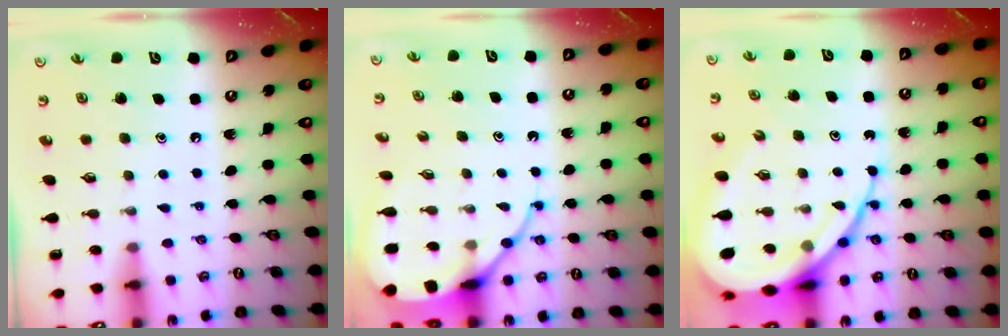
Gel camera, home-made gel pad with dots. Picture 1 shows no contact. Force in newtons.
{"total": 9.5, "press": 9.4, "slide": 1.0}
{"total": 18.0, "press": 17.9, "slide": 1.9}